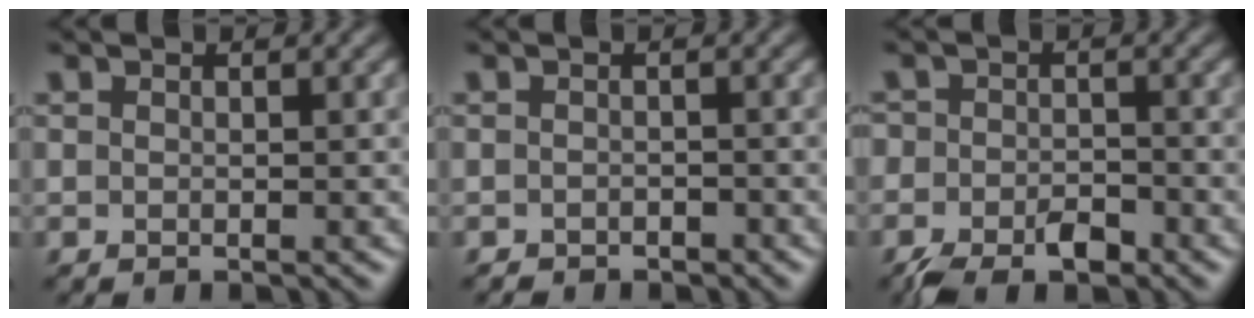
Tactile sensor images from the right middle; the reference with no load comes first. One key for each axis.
{"total": 0.8, "fx": -0.7, "fy": 0.4, "fz": 0.2, "tx": -0.003, "ty": -0.001, "tz": -0.011}
{"total": 4.2, "fx": -2.9, "fy": 2.3, "fz": 2.1, "tx": -0.038, "ty": -0.003, "tz": -0.058}